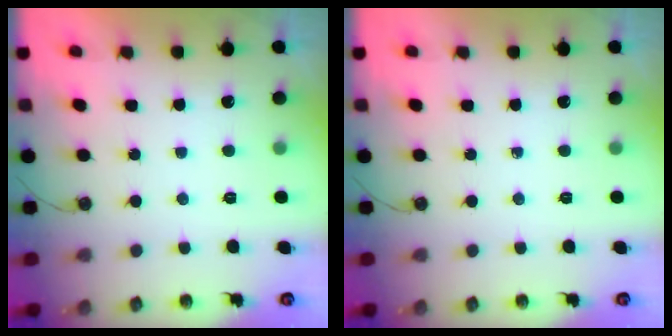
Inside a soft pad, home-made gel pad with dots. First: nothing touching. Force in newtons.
{"total": 0.0}